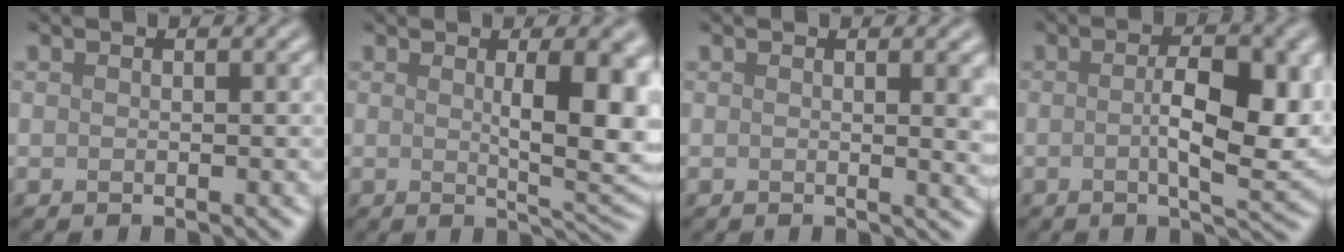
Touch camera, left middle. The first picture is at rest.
{"total": 7.4, "force": [1.0, 1.9, 7.1], "torque": [-0.092, -0.006, 0.023]}
{"total": 2.6, "force": [0.6, 0.9, 2.4], "torque": [-0.018, -0.001, 0.006]}
{"total": 7.0, "force": [0.0, 2.3, 6.7], "torque": [-0.103, -0.006, 0.001]}